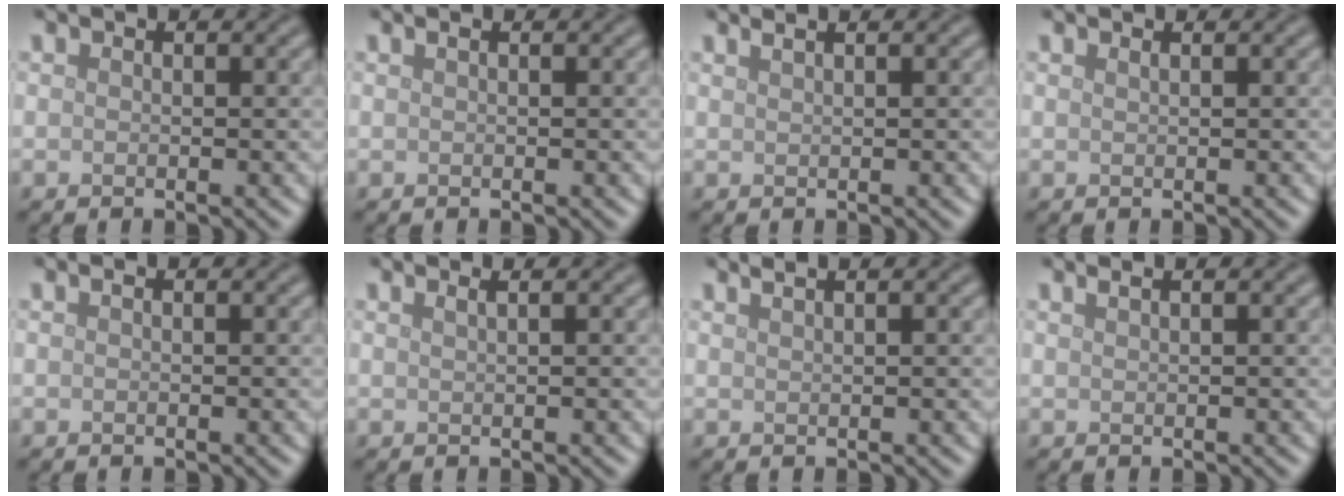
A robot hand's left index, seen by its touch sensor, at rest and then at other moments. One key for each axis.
{"total": 0.7, "fx": 0.3, "fy": 0.3, "fz": 0.5, "tx": -0.008, "ty": 0.003, "tz": 0.003}
{"total": 2.5, "fx": 1.7, "fy": 1.1, "fz": 1.5, "tx": -0.002, "ty": 0.009, "tz": -0.002}
{"total": 0.7, "fx": 0.4, "fy": 0.3, "fz": 0.5, "tx": -0.002, "ty": -0.001, "tz": 0.004}
{"total": 0.0}
{"total": 1.7, "fx": 0.9, "fy": 0.8, "fz": 1.1, "tx": 0.000, "ty": 0.002, "tz": -0.004}
{"total": 2.9, "fx": 2.0, "fy": 1.3, "fz": 1.7, "tx": -0.002, "ty": 0.017, "tz": -0.002}
{"total": 2.0, "fx": 1.2, "fy": 0.9, "fz": 1.2, "tx": -0.003, "ty": 0.003, "tz": -0.004}